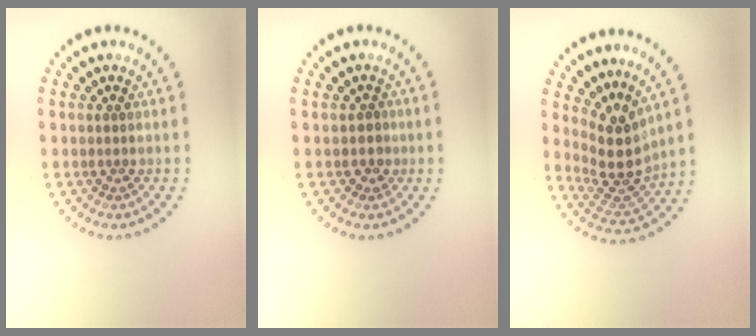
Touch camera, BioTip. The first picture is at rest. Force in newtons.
{"total": 0.8, "press": 0.5, "slide": 0.6}
{"total": 4.0, "press": 2.9, "slide": 2.8}